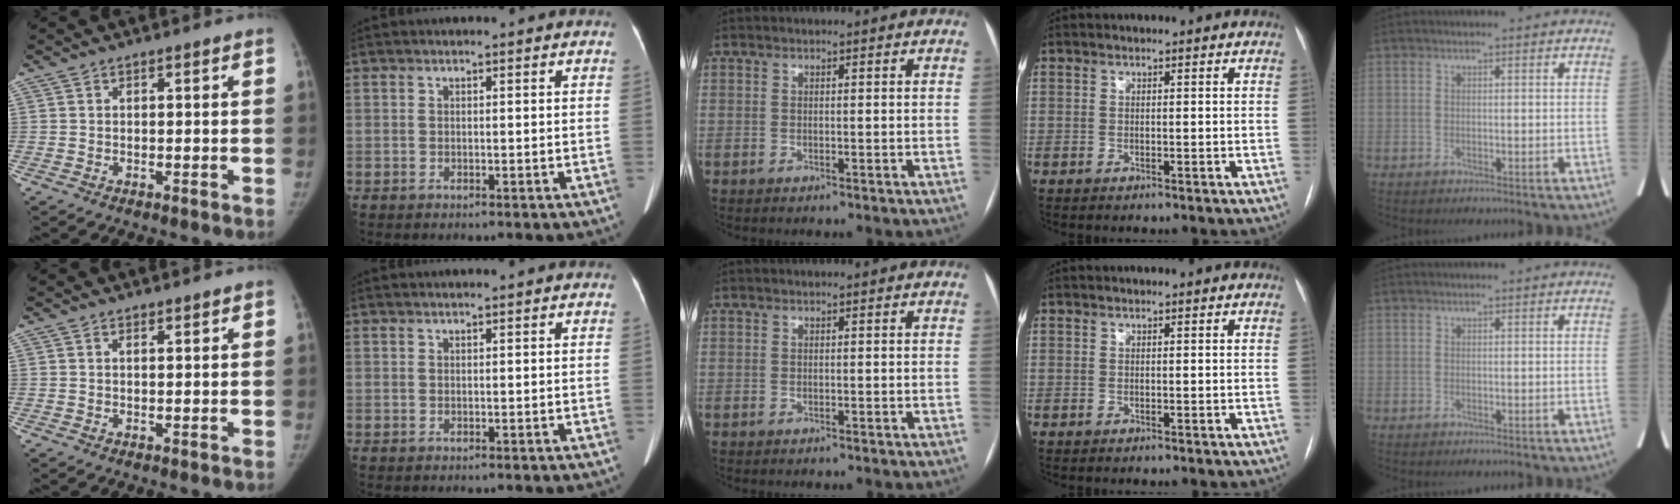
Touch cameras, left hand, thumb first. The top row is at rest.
{"thumb": {"total": 0.6, "force": [0.5, 0.2, 0.2], "torque": [-0.007, -0.004, 0.008]}, "index": {"total": 1.3, "force": [1.2, -0.1, 0.5], "torque": [-0.008, 0.017, 0.023]}}